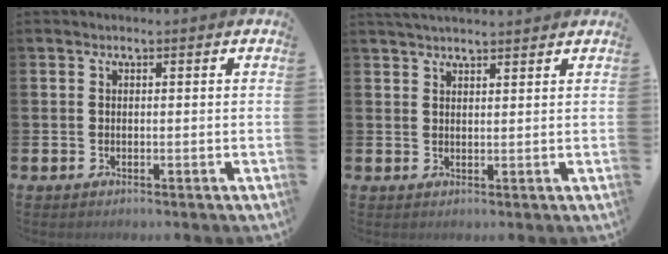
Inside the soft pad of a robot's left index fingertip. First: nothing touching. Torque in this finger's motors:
{"motor_torque": [0.85, -1.14, 0.36, 0.11]}